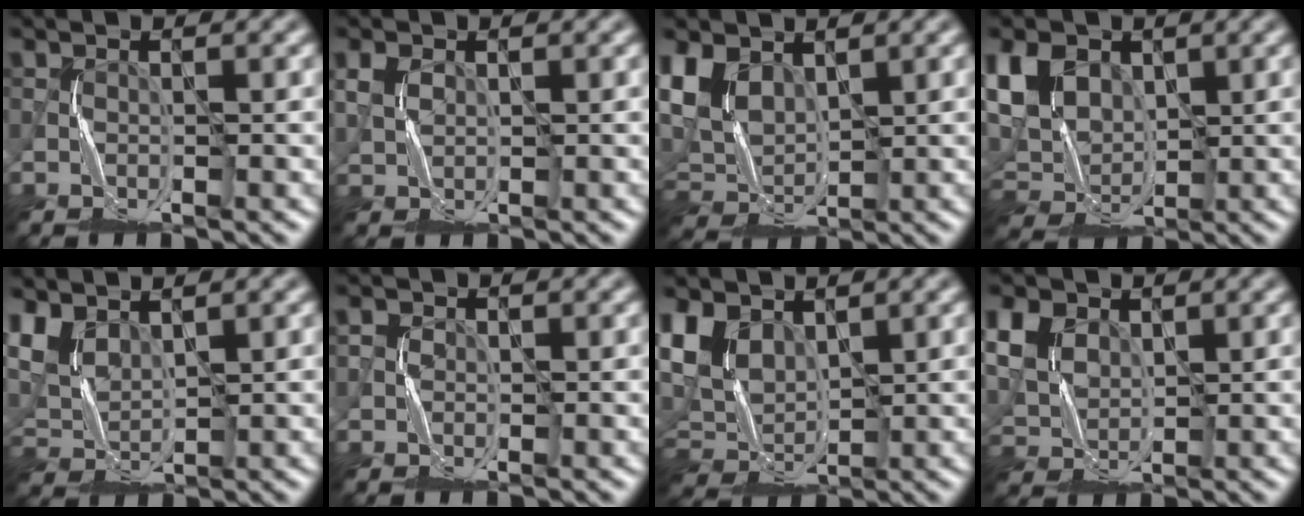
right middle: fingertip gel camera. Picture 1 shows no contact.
{"total": 1.4, "force": [0.5, 1.0, 0.8], "torque": [-0.025, -0.001, 0.015]}
{"total": 5.1, "force": [2.1, 3.5, 3.1], "torque": [-0.080, -0.005, 0.040]}
{"total": 7.5, "force": [2.2, 5.6, 4.5], "torque": [-0.119, 0.011, 0.040]}
{"total": 4.3, "force": [2.9, 2.1, 2.5], "torque": [-0.072, 0.003, 0.059]}
{"total": 1.1, "force": [0.2, 1.0, 0.2], "torque": [-0.009, 0.000, 0.002]}
{"total": 5.4, "force": [2.1, 3.7, 3.2], "torque": [-0.084, -0.005, 0.039]}
{"total": 8.2, "force": [3.6, 5.6, 4.8], "torque": [-0.135, 0.022, 0.061]}